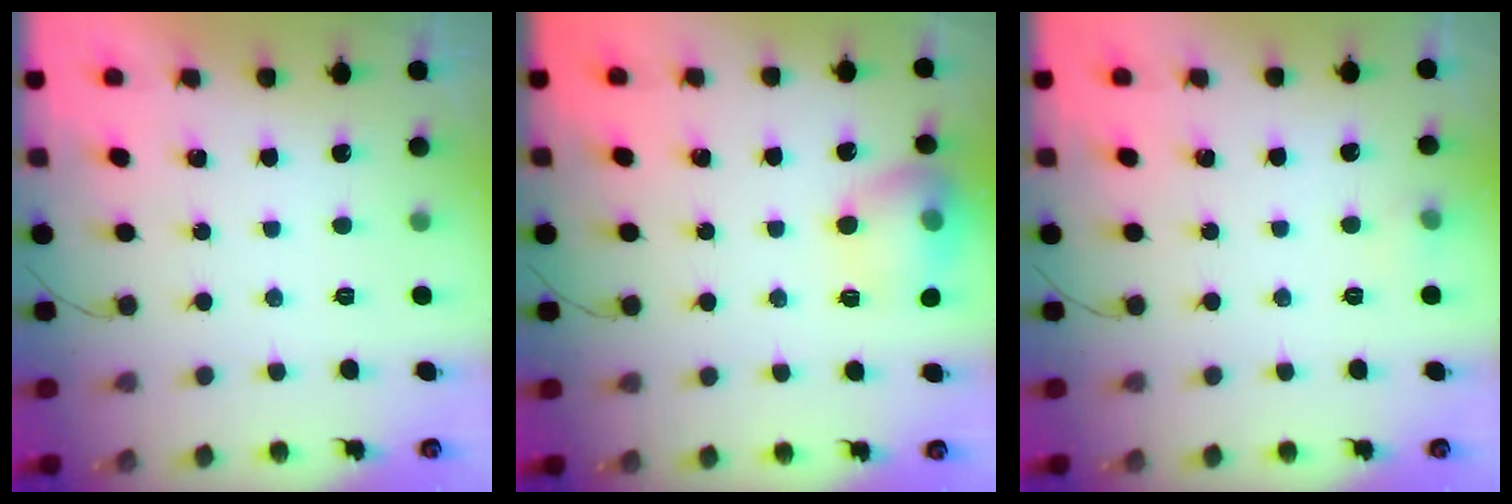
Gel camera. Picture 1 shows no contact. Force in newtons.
{"total": 13.1, "press": 13.0, "slide": 1.1}
{"total": 8.0, "press": 4.0, "slide": 7.0}